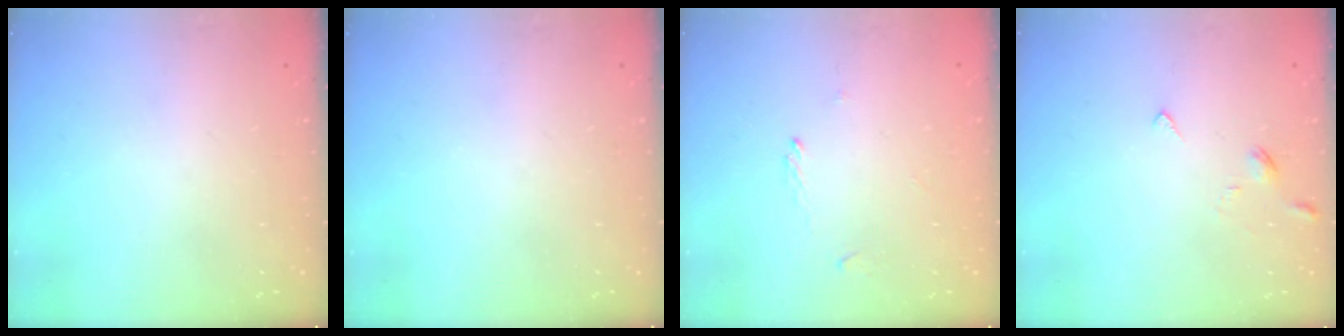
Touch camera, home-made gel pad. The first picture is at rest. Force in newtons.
{"total": 0.0}
{"total": 1.2, "press": 1.1, "slide": 0.3}
{"total": 2.8, "press": 2.8, "slide": 0.6}